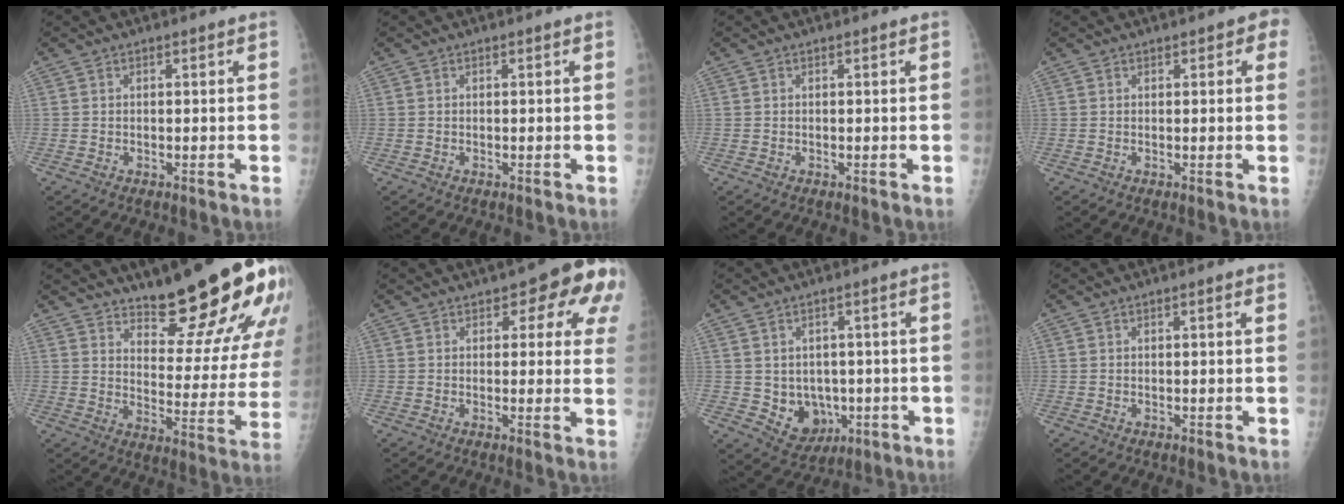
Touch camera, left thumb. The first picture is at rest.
{"total": 0.0}
{"total": 0.0}
{"total": 3.5, "force": [1.4, 1.6, 2.7], "torque": [-0.012, 0.001, 0.009]}
{"total": 21.8, "force": [15.7, 5.0, 14.3], "torque": [-0.162, -0.110, 0.219]}
{"total": 12.3, "force": [5.3, 5.4, 9.7], "torque": [-0.065, -0.012, 0.051]}
{"total": 7.9, "force": [-1.1, 6.5, 4.3], "torque": [-0.030, 0.003, 0.005]}
{"total": 1.0, "force": [0.3, 0.1, 1.0], "torque": [-0.019, 0.001, 0.003]}